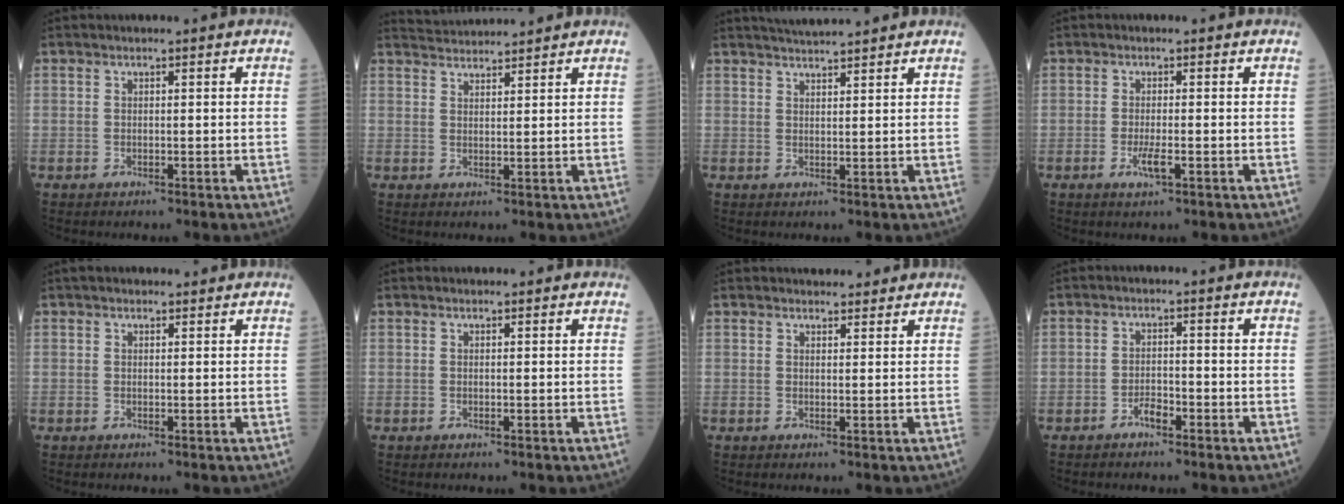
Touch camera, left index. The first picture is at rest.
{"total": 4.4, "force": [4.4, -0.3, 0.1], "torque": [-0.013, 0.029, 0.079]}
{"total": 4.8, "force": [4.5, -0.4, 1.4], "torque": [-0.025, 0.025, 0.073]}
{"total": 2.4, "force": [-1.0, 0.3, 2.2], "torque": [-0.048, -0.005, -0.017]}
{"total": 1.8, "force": [1.6, 0.7, 0.3], "torque": [-0.006, 0.019, 0.023]}
{"total": 0.6, "force": [0.6, 0.2, 0.1], "torque": [-0.009, 0.002, 0.005]}
{"total": 3.2, "force": [3.0, 1.0, 0.5], "torque": [-0.007, 0.011, 0.040]}
{"total": 2.0, "force": [-1.5, 0.6, 1.1], "torque": [-0.023, 0.002, -0.027]}